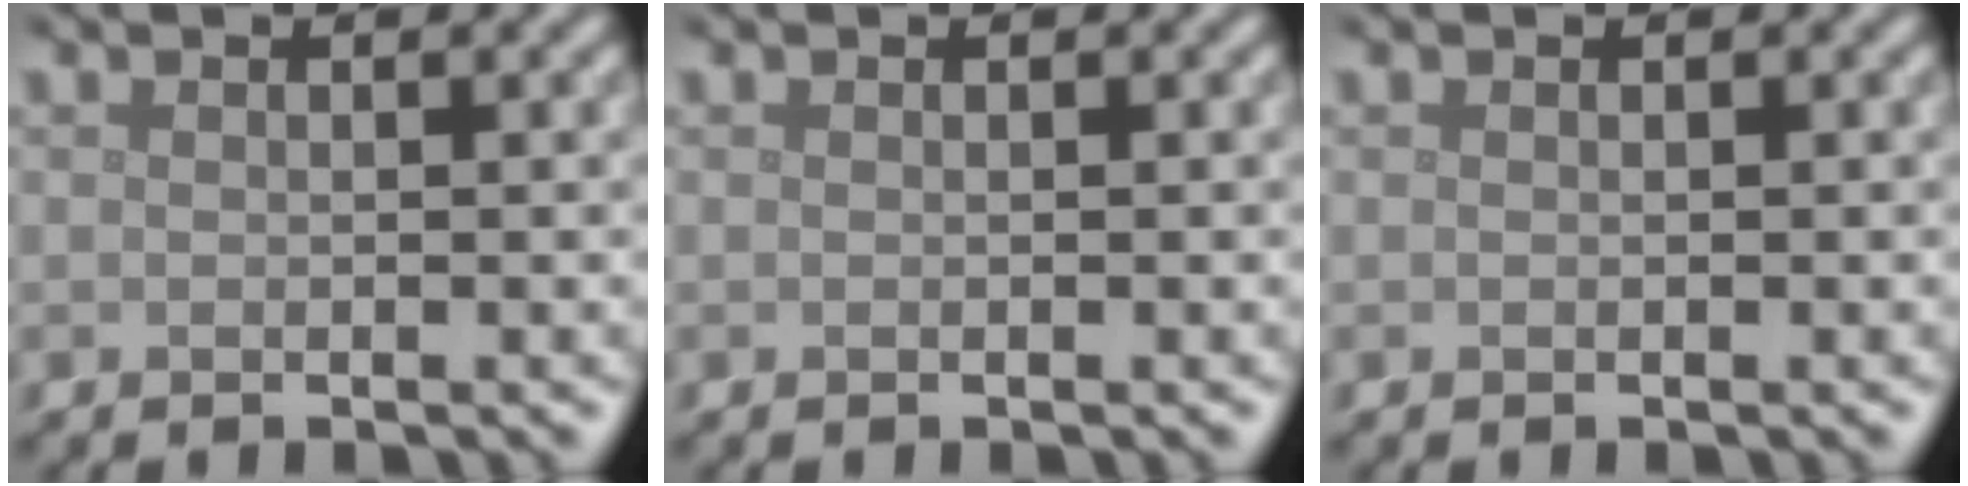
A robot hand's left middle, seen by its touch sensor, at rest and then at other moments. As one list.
[{"total": 0.0}, {"total": 0.0}]